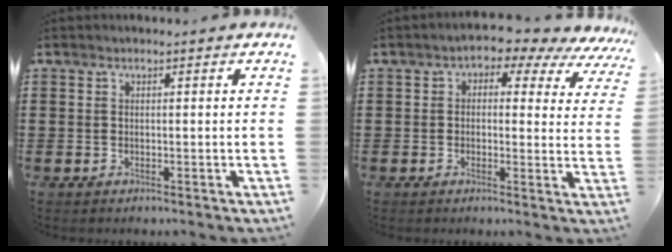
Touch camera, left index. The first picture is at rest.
{"total": 2.3, "force": [1.1, 1.4, 1.4], "torque": [-0.031, -0.014, 0.007]}